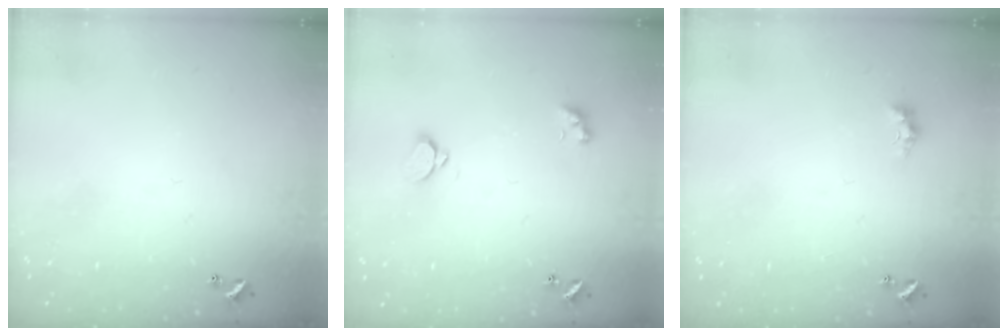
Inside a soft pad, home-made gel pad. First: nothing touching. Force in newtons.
{"total": 1.8, "press": 1.6, "slide": 0.8}
{"total": 1.1, "press": 1.1, "slide": 0.4}